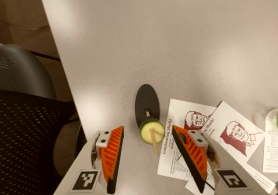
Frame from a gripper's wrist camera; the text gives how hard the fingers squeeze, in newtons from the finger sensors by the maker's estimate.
{"total": 1.3, "left": 2.3, "right": 0.3}